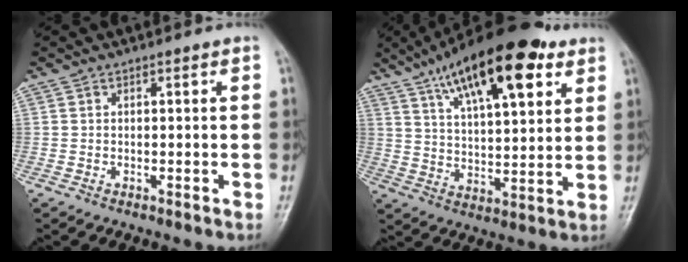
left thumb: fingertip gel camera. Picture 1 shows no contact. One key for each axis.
{"total": 21.3, "fx": 11.6, "fy": 7.7, "fz": 16.2, "tx": -0.238, "ty": -0.025, "tz": 0.189}